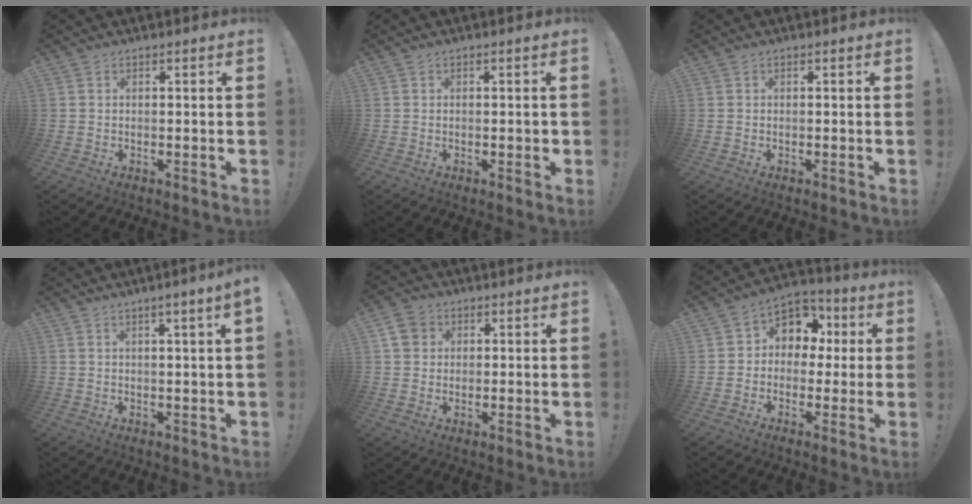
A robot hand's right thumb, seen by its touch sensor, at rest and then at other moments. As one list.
[{"total": 1.3, "force": [-0.4, 0.9, 0.8], "torque": [-0.020, 0.009, -0.007]}, {"total": 0.0}, {"total": 2.9, "force": [1.1, -0.6, 2.6], "torque": [-0.046, -0.002, 0.017]}, {"total": 5.9, "force": [2.3, 5.0, 2.0], "torque": [-0.034, -0.001, 0.047]}, {"total": 8.7, "force": [1.0, 7.9, 3.6], "torque": [-0.047, 0.001, 0.026]}]